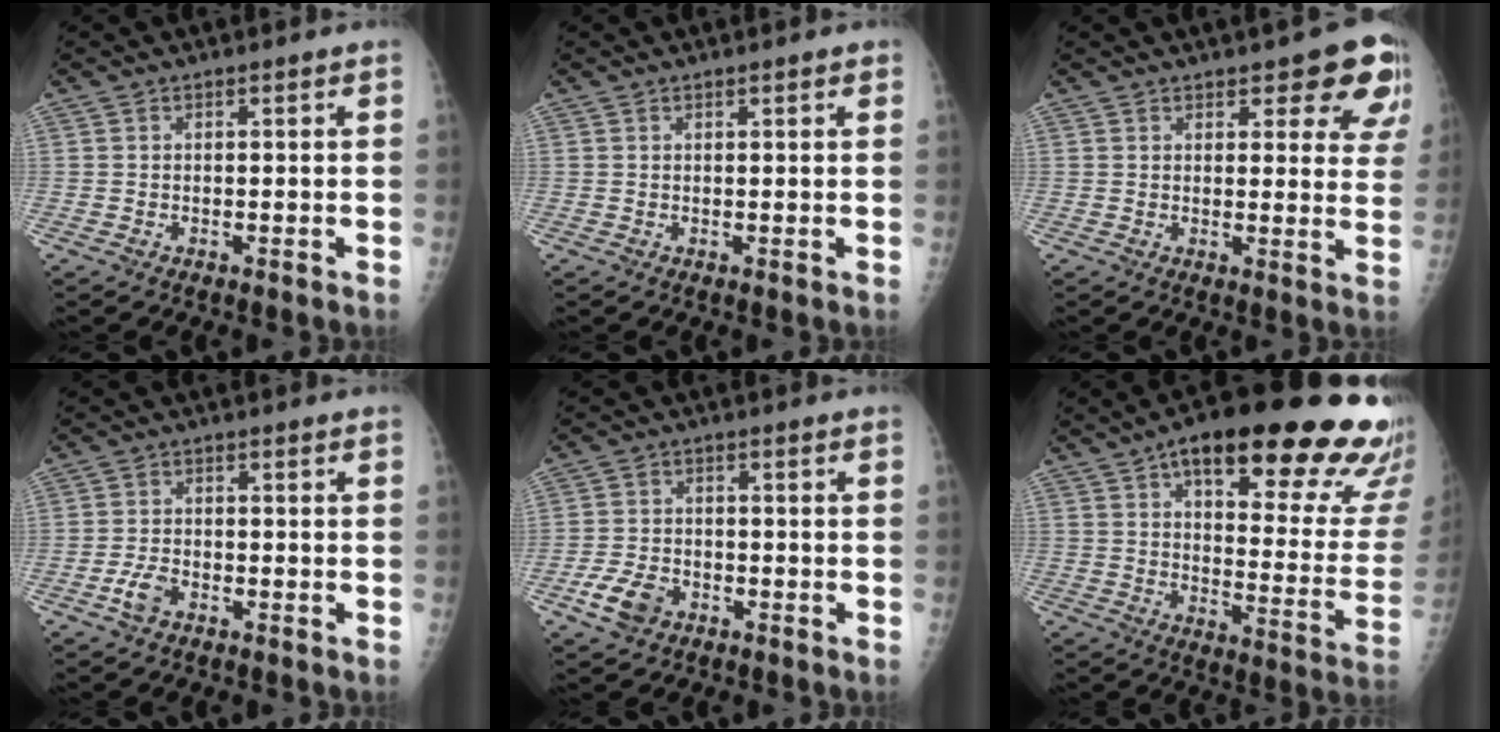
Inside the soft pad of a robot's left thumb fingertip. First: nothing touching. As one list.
[{"total": 1.2, "force": [0.8, 0.3, 0.8], "torque": [-0.012, -0.001, 0.009]}, {"total": 10.6, "force": [6.9, 4.1, 6.9], "torque": [-0.035, -0.033, 0.071]}, {"total": 3.5, "force": [-2.0, 1.9, 2.2], "torque": [-0.047, 0.011, -0.038]}, {"total": 5.9, "force": [-3.1, 4.0, 3.2], "torque": [-0.059, 0.014, -0.054]}, {"total": 29.3, "force": [17.7, 9.7, 21.3], "torque": [-0.236, -0.048, 0.229]}]